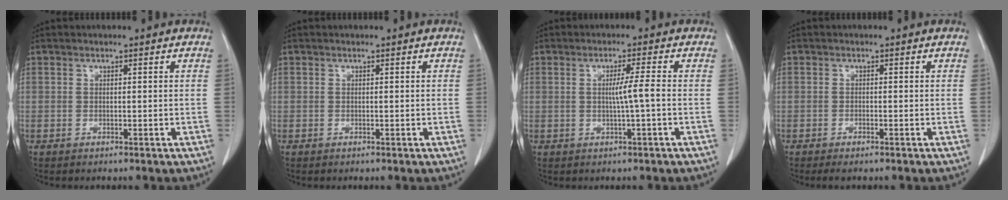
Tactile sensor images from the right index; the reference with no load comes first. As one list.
[{"total": 0.0}, {"total": 3.3, "force": [-0.3, -0.7, 3.2], "torque": [-0.054, -0.002, -0.004]}, {"total": 1.7, "force": [-1.3, 0.2, 1.0], "torque": [-0.018, -0.005, -0.019]}]